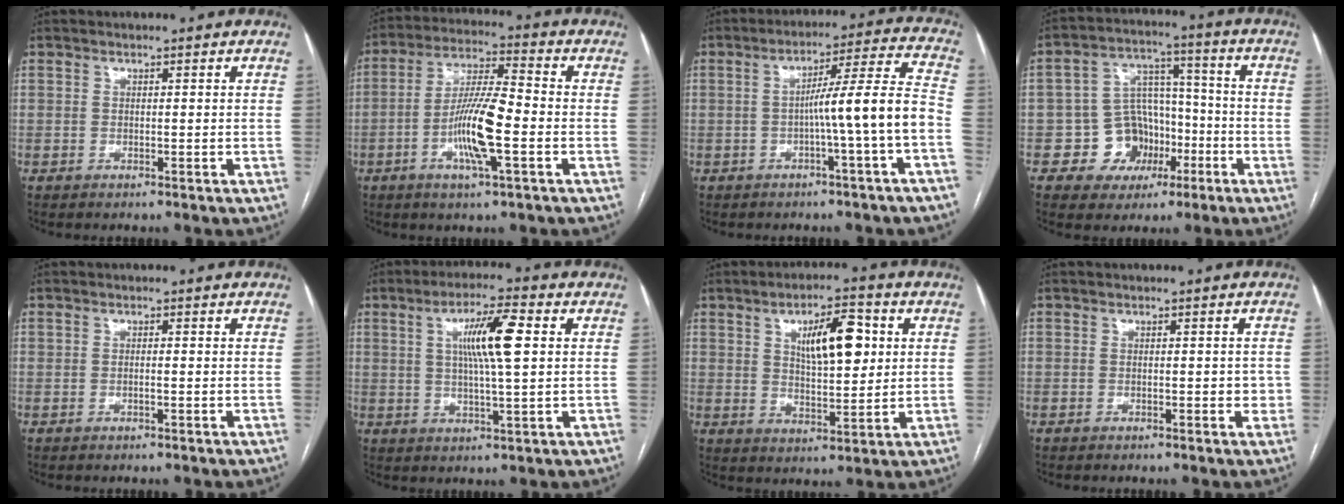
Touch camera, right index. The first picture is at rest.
{"total": 11.3, "force": [-3.1, 1.3, 10.8], "torque": [-0.208, 0.000, -0.061]}
{"total": 10.2, "force": [-2.6, -1.5, 9.8], "torque": [-0.145, 0.023, -0.038]}
{"total": 9.7, "force": [-3.6, 8.4, 3.2], "torque": [-0.040, 0.030, -0.049]}
{"total": 0.8, "force": [-0.1, 0.1, 0.7], "torque": [-0.014, 0.000, -0.001]}
{"total": 9.3, "force": [2.1, 0.7, 9.1], "torque": [-0.162, 0.008, 0.036]}
{"total": 10.0, "force": [3.0, 3.3, 8.9], "torque": [-0.142, 0.010, 0.054]}
{"total": 2.0, "force": [-0.2, 1.1, 1.7], "torque": [-0.019, 0.003, -0.001]}